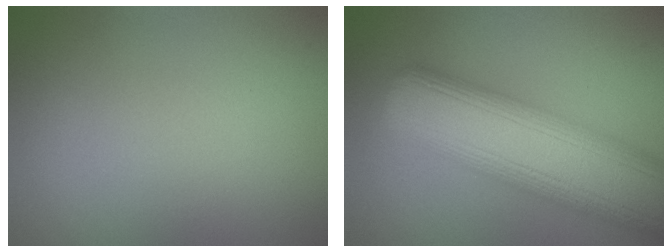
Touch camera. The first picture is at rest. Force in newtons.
{"total": 12.5, "press": 12.4, "slide": 0.7}